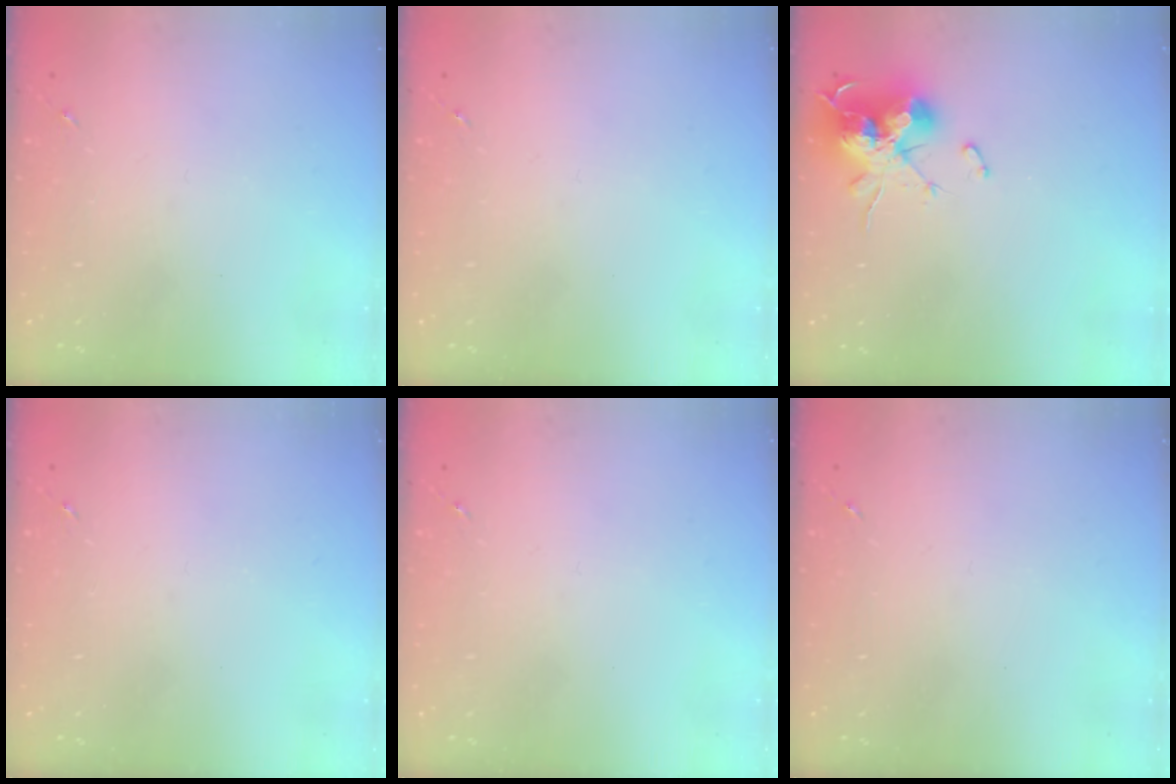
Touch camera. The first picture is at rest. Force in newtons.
{"total": 0.0}
{"total": 15.7, "press": 15.7, "slide": 0.1}
{"total": 0.0}
{"total": 0.0}
{"total": 0.0}